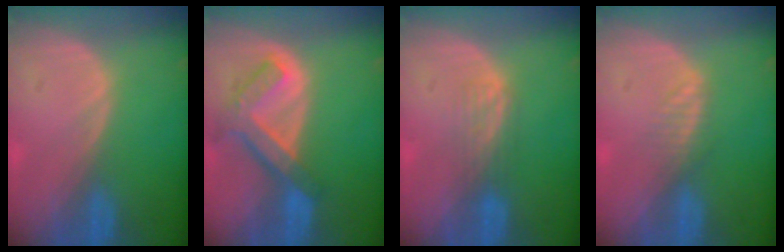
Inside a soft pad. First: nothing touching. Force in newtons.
{"total": 7.5, "press": 6.4, "slide": 3.8}
{"total": 2.6, "press": 2.6, "slide": 0.4}
{"total": 2.0, "press": 2.0, "slide": 0.2}